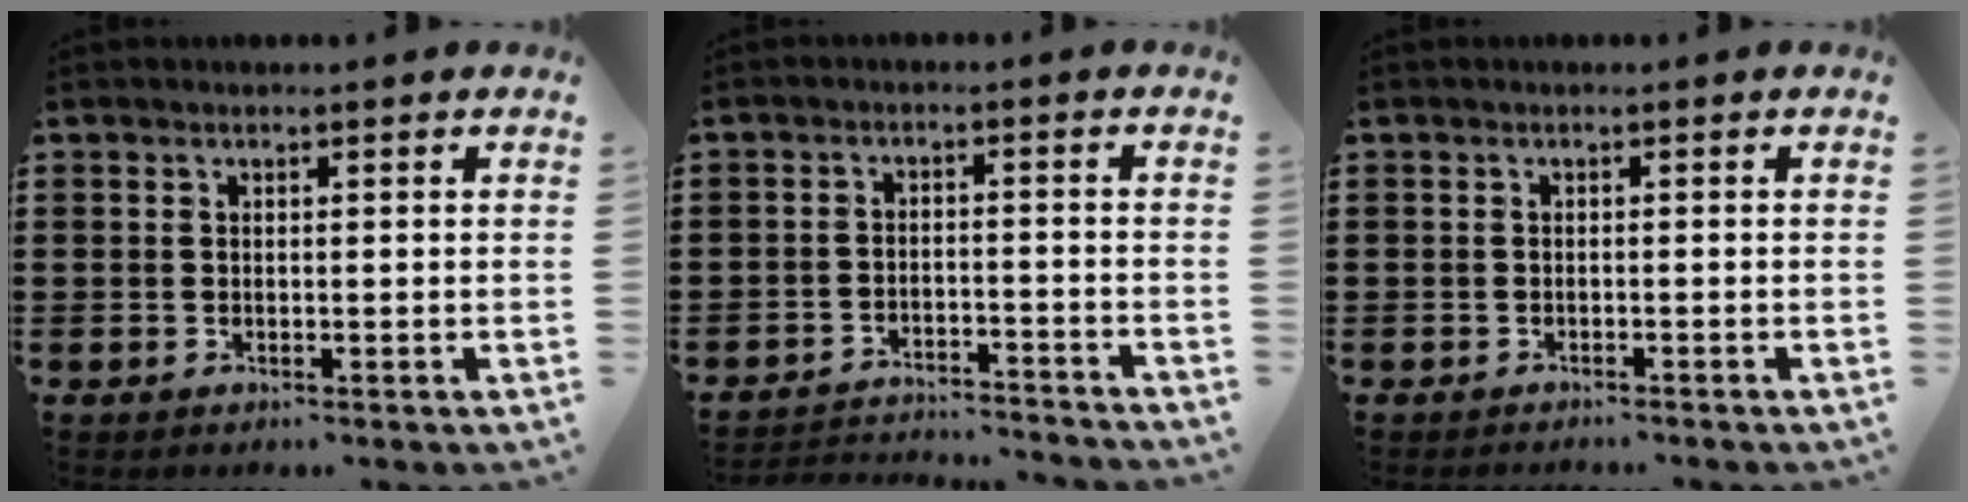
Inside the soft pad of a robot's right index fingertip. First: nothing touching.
{"total": 3.3, "force": [-3.3, 0.1, 0.3], "torque": [-0.012, 0.001, -0.071]}
{"total": 0.8, "force": [-0.8, 0.0, 0.0], "torque": [-0.002, -0.001, -0.017]}